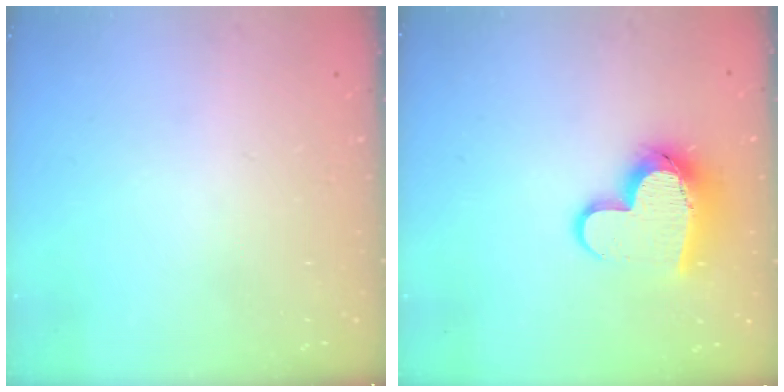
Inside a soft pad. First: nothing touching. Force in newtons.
{"total": 12.4, "press": 12.3, "slide": 1.2}